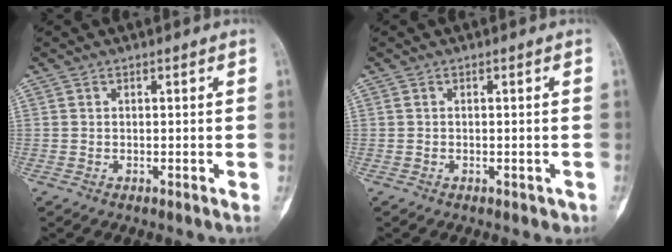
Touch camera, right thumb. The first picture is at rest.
{"total": 1.0, "force": [-0.5, 0.7, 0.5], "torque": [-0.004, 0.007, -0.003]}